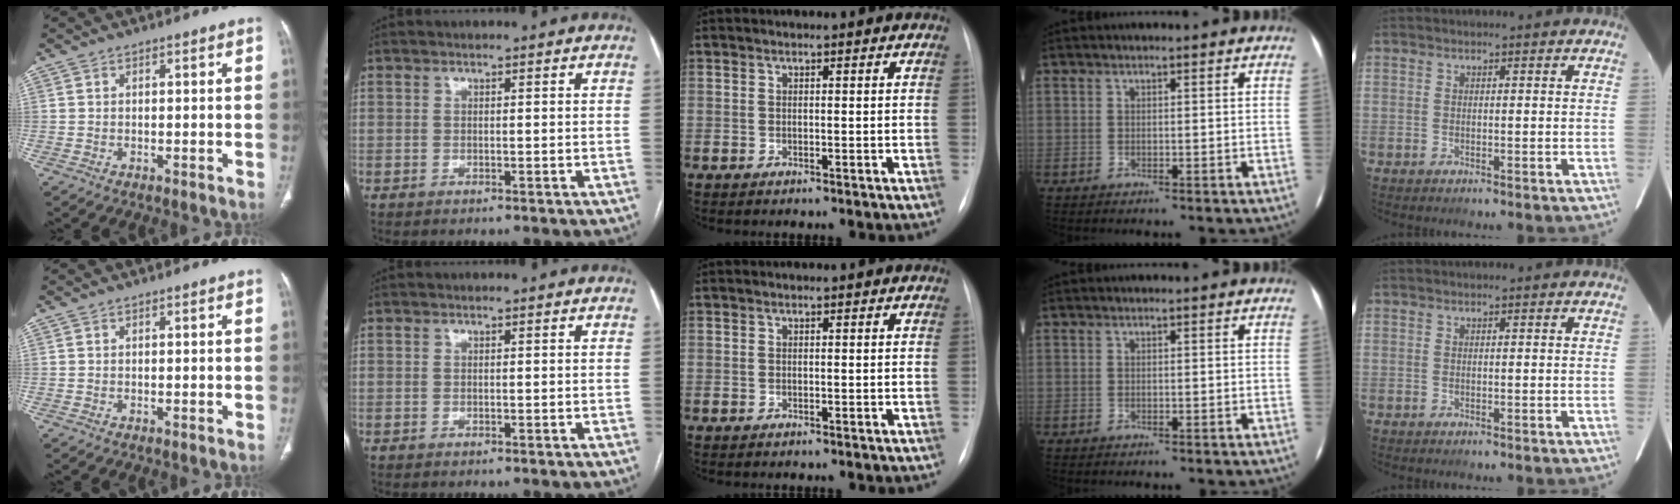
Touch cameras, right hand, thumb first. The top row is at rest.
{}